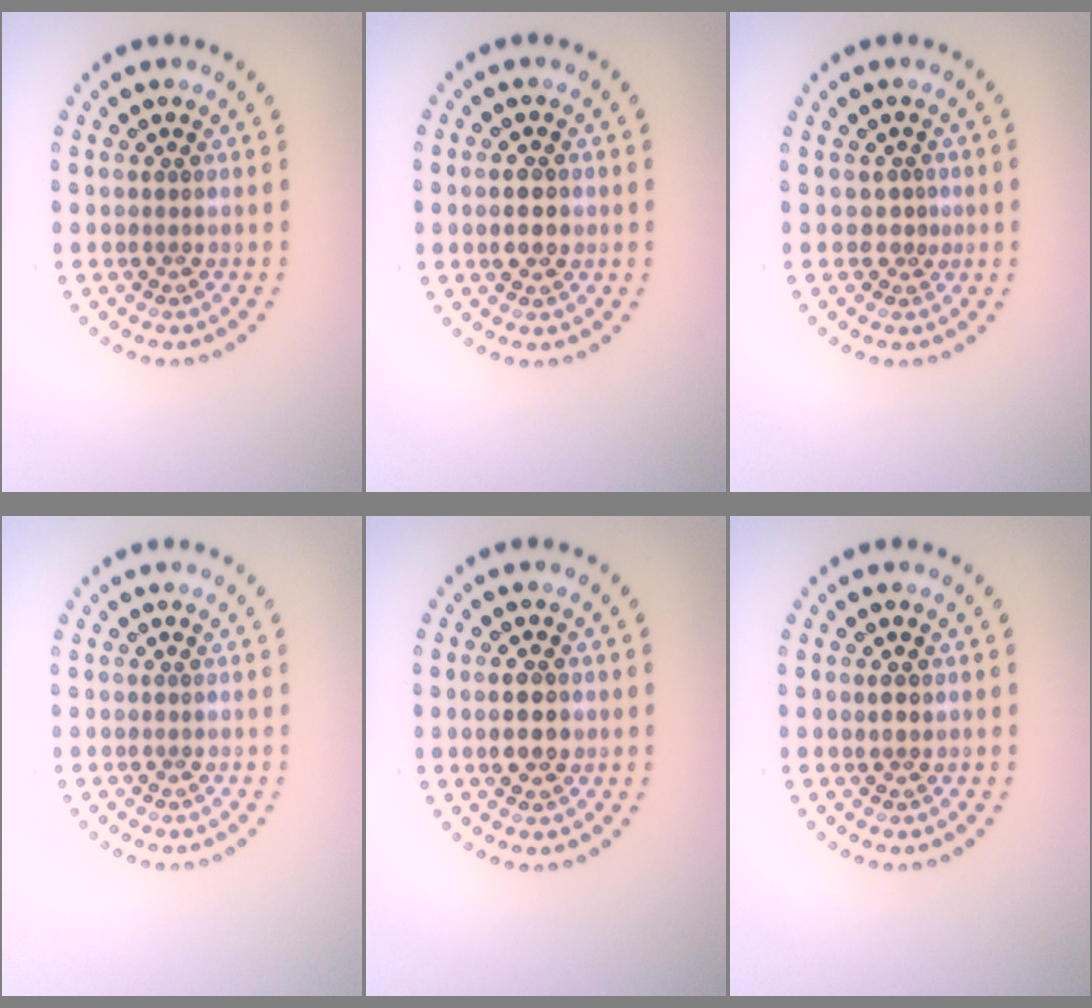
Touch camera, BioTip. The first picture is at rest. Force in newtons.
{"total": 2.7, "press": 2.7, "slide": 0.1}
{"total": 1.1, "press": 0.5, "slide": 1.0}
{"total": 0.0}
{"total": 2.8, "press": 2.8, "slide": 0.2}
{"total": 1.0, "press": 0.9, "slide": 0.3}